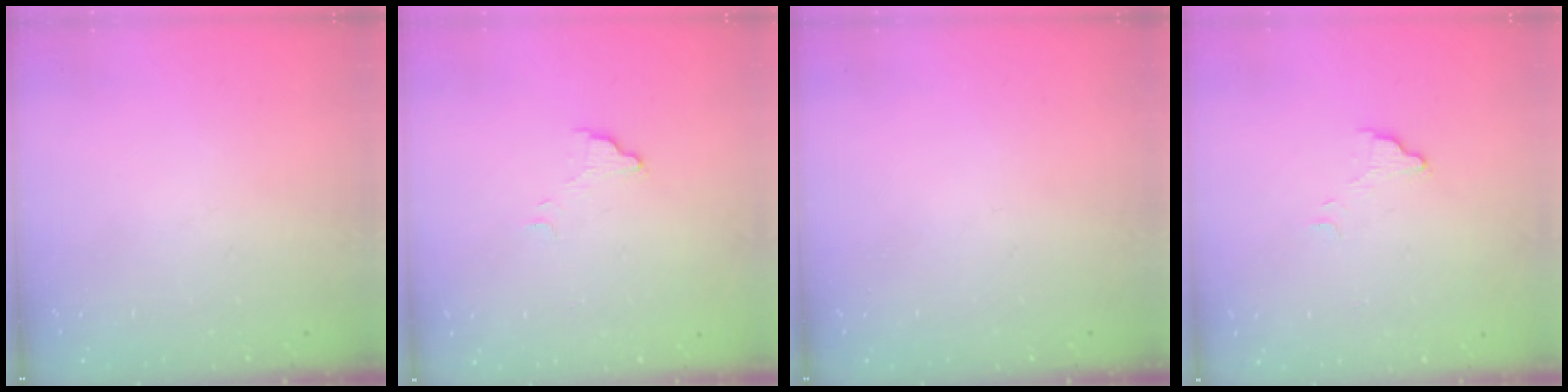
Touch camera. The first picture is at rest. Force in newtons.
{"total": 4.2, "press": 4.2, "slide": 0.3}
{"total": 0.0}
{"total": 4.2, "press": 4.2, "slide": 0.3}